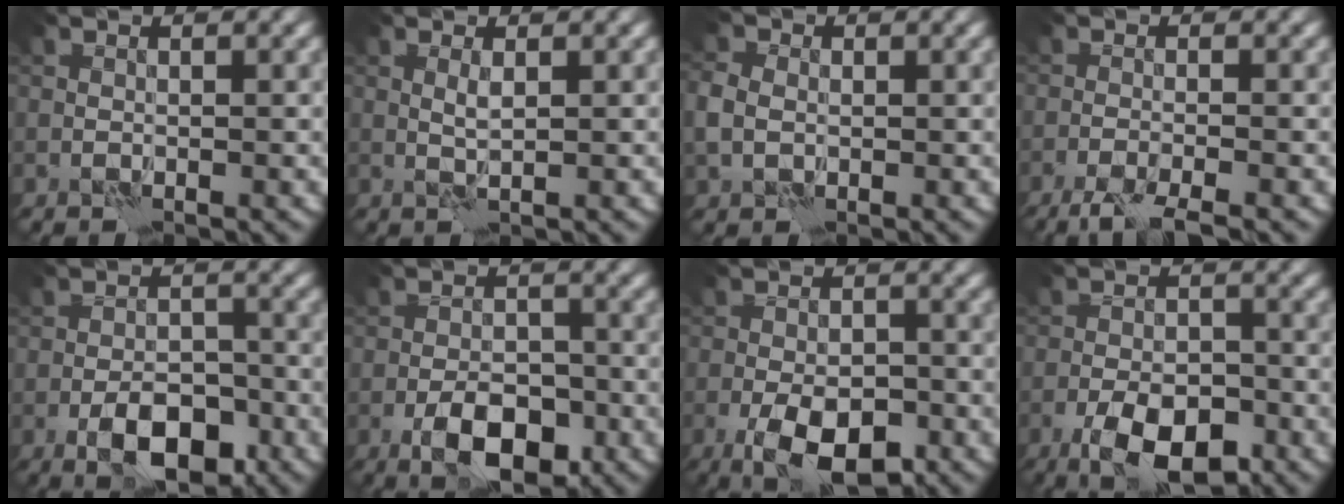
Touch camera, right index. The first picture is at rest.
{"total": 1.0, "force": [0.4, 0.0, 0.9], "torque": [-0.023, 0.000, 0.006]}
{"total": 3.2, "force": [-0.1, 2.7, 1.8], "torque": [-0.047, 0.004, -0.005]}
{"total": 3.9, "force": [-3.0, 0.3, 2.4], "torque": [-0.046, -0.009, -0.060]}
{"total": 5.8, "force": [-3.2, 2.6, 4.1], "torque": [-0.057, 0.003, -0.056]}
{"total": 5.7, "force": [-3.0, 2.5, 4.1], "torque": [-0.060, 0.003, -0.055]}
{"total": 6.5, "force": [-3.4, 2.7, 4.9], "torque": [-0.081, -0.002, -0.059]}
{"total": 6.6, "force": [-4.0, 2.7, 4.5], "torque": [-0.073, 0.001, -0.070]}